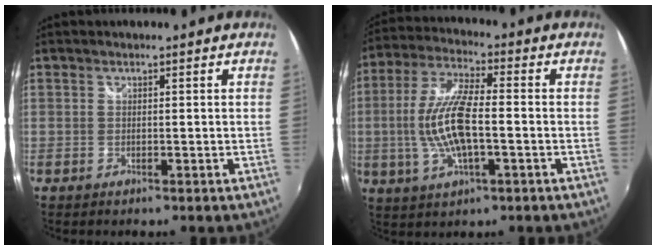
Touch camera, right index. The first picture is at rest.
{"total": 12.5, "force": [-1.8, 3.9, 11.8], "torque": [-0.240, -0.001, -0.034]}